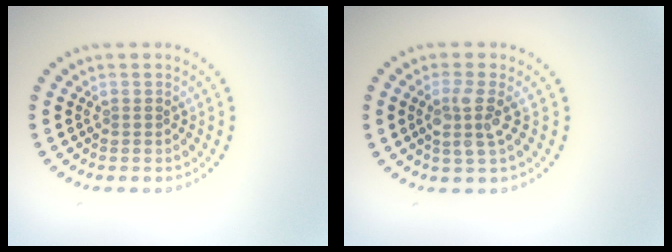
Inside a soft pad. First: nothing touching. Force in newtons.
{"total": 2.6, "press": 2.2, "slide": 1.5}